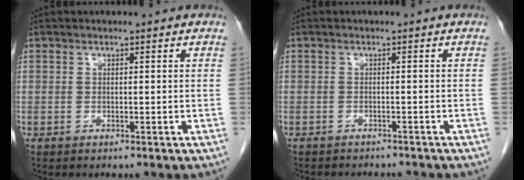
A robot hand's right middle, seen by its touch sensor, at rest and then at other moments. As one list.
[{"total": 6.1, "force": [-5.7, 1.6, 1.6], "torque": [-0.017, -0.001, -0.069]}]